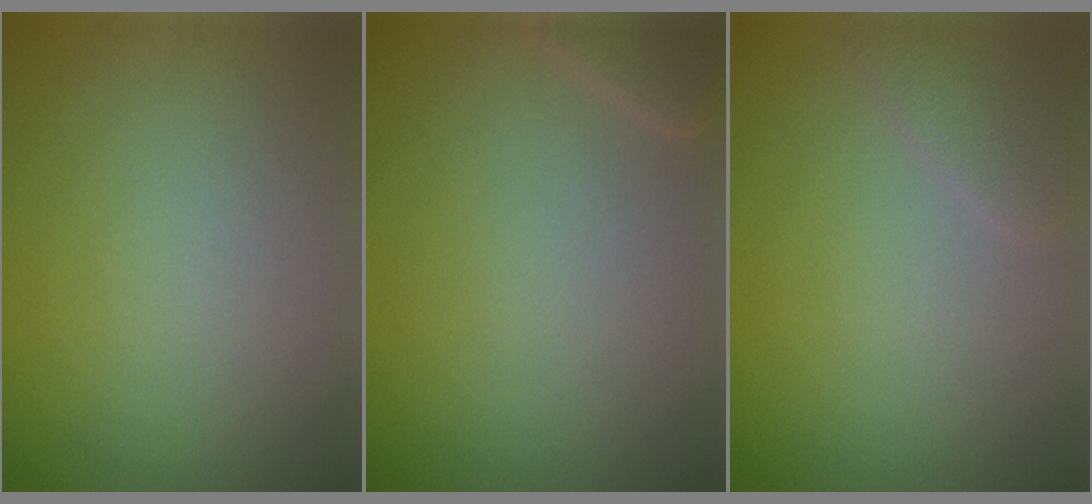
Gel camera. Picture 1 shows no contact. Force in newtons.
{"total": 1.9, "press": 1.9, "slide": 0.3}
{"total": 1.7, "press": 1.7, "slide": 0.2}